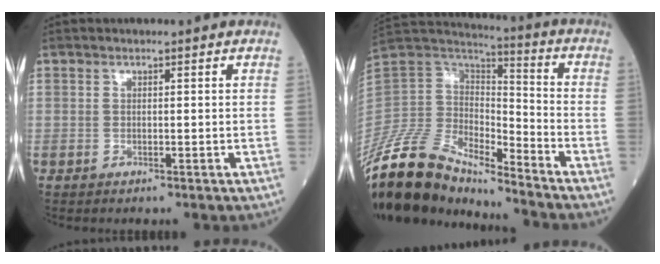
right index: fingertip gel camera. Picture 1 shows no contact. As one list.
[{"total": 17.9, "force": [-15.4, 5.2, 7.5], "torque": [-0.153, 0.035, -0.294]}]